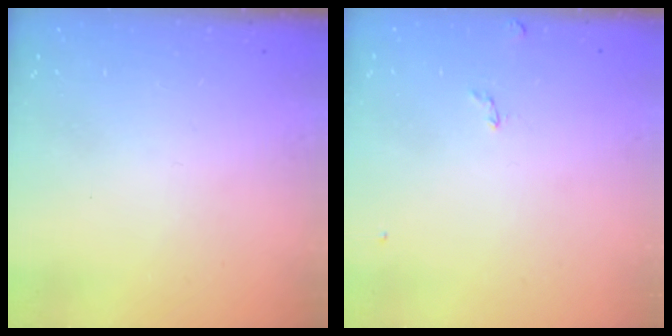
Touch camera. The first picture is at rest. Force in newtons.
{"total": 3.0, "press": 2.9, "slide": 0.4}